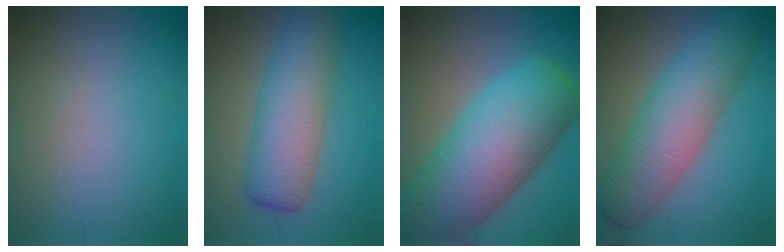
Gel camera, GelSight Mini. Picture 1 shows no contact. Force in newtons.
{"total": 7.0, "press": 7.0, "slide": 0.2}
{"total": 13.9, "press": 13.8, "slide": 0.7}
{"total": 8.2, "press": 8.2, "slide": 0.1}